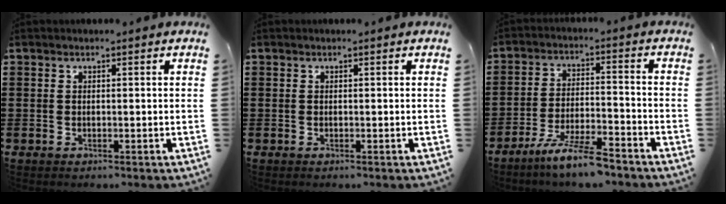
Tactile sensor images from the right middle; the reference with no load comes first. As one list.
[{"total": 0.0}, {"total": 7.5, "force": [-6.2, 0.5, 4.3], "torque": [-0.093, -0.006, -0.118]}]